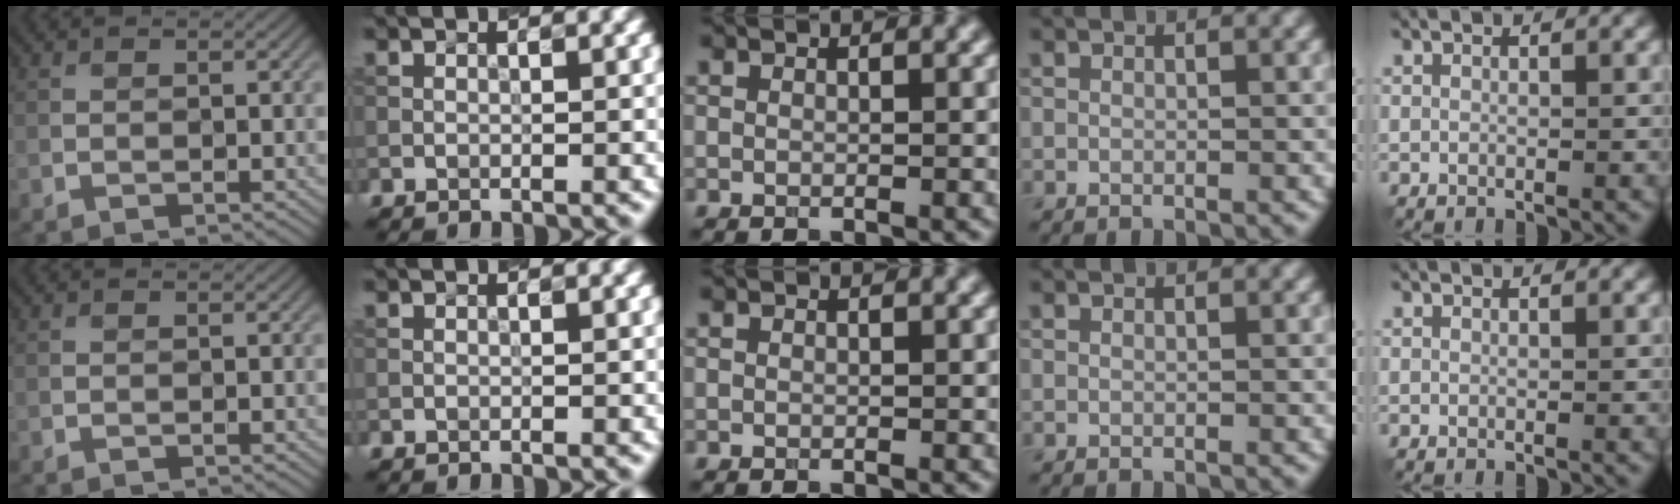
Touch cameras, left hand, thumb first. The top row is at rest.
{}